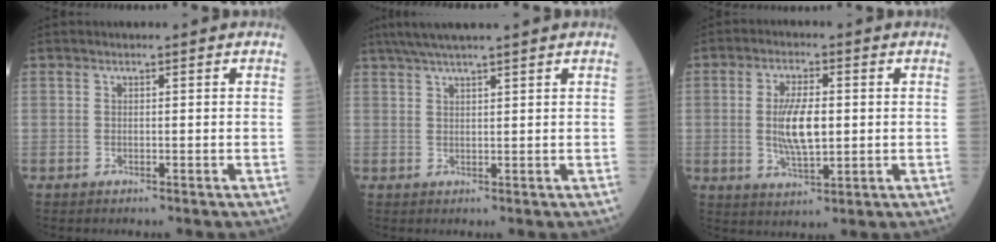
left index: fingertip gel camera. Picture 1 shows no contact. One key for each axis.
{"total": 7.6, "fx": 6.2, "fy": -0.4, "fz": 4.3, "tx": -0.068, "ty": 0.036, "tz": 0.098}
{"total": 7.5, "fx": 0.3, "fy": 2.4, "fz": 7.1, "tx": -0.147, "ty": -0.001, "tz": 0.006}